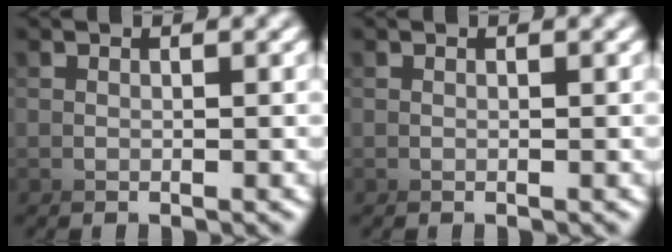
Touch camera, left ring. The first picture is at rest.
{"total": 0.0}